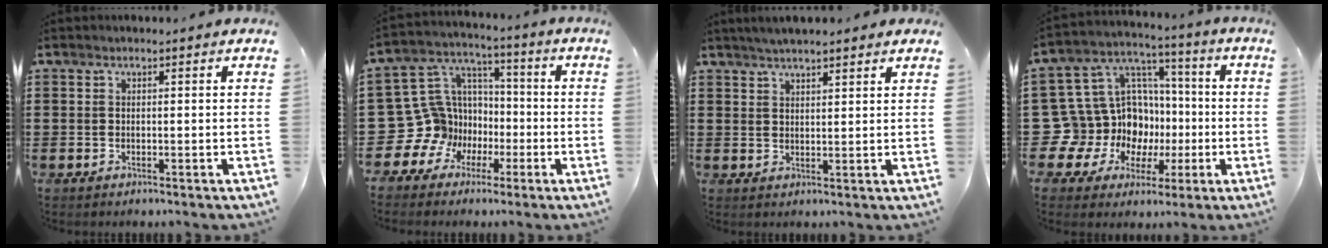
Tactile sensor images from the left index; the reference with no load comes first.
{"total": 12.7, "force": [-3.3, 12.1, 2.2], "torque": [-0.122, -0.005, -0.036]}
{"total": 3.0, "force": [2.7, 0.3, 1.2], "torque": [-0.029, 0.002, 0.050]}
{"total": 15.3, "force": [-2.8, 14.1, 5.1], "torque": [-0.147, -0.013, -0.014]}